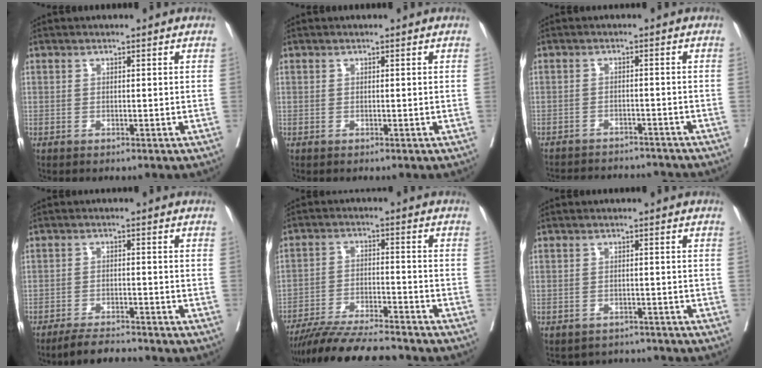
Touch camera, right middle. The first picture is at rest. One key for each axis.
{"total": 0.0}
{"total": 12.2, "fx": -11.5, "fy": 2.9, "fz": 2.9, "tx": -0.059, "ty": 0.006, "tz": -0.147}
{"total": 4.5, "fx": -4.3, "fy": 0.3, "fz": 1.3, "tx": -0.027, "ty": -0.016, "tz": -0.076}
{"total": 14.1, "fx": -12.9, "fy": 1.3, "fz": 5.7, "tx": -0.091, "ty": -0.014, "tz": -0.207}
{"total": 5.0, "fx": -4.7, "fy": 1.7, "fz": -0.3, "tx": 0.008, "ty": 0.012, "tz": -0.058}